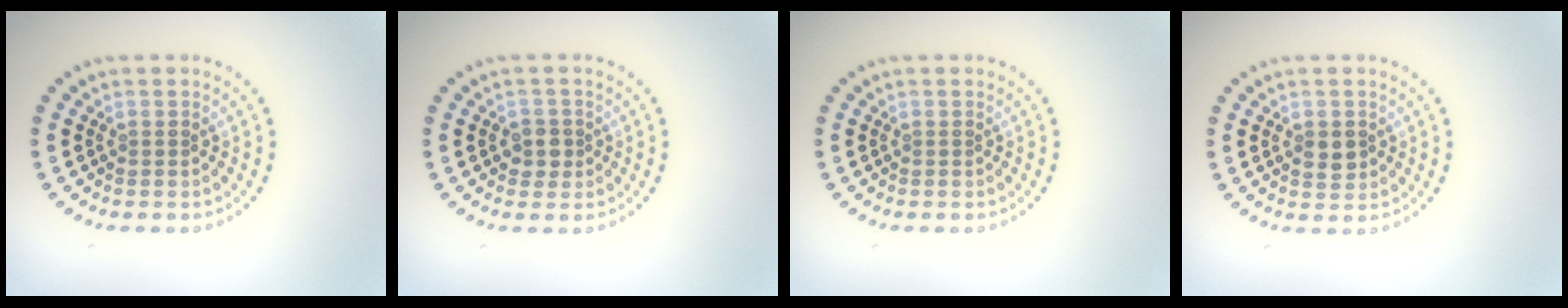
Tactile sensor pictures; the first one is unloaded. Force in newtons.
{"total": 1.8, "press": 1.6, "slide": 0.8}
{"total": 0.0}
{"total": 1.9, "press": 1.8, "slide": 0.2}